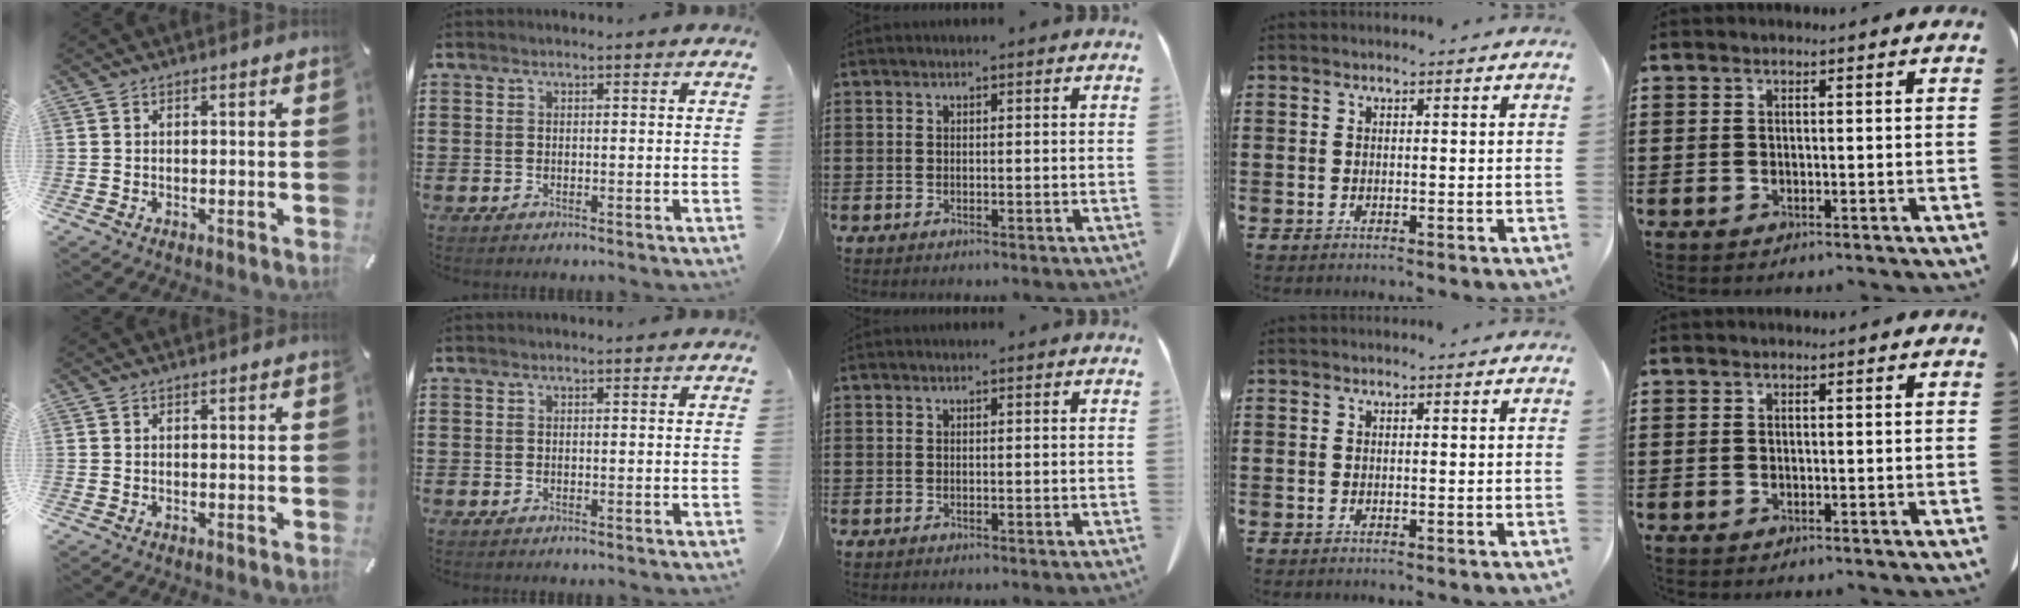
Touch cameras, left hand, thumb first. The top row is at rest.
{}